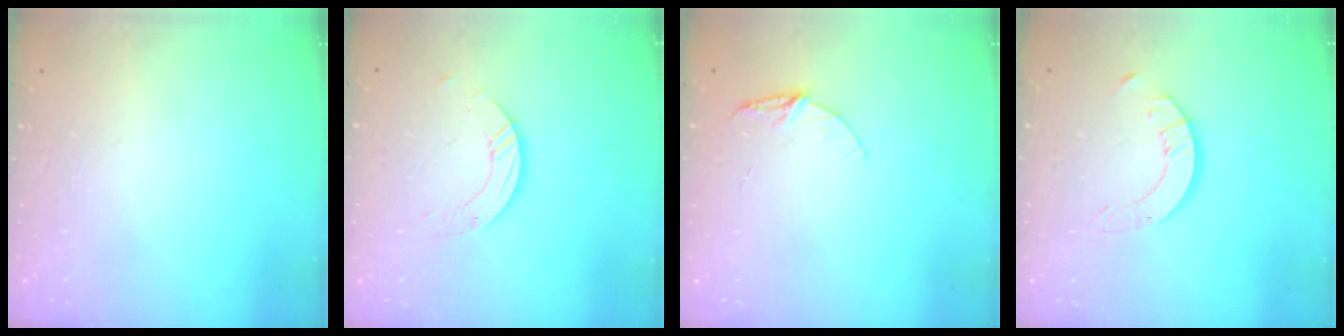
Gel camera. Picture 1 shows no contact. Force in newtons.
{"total": 4.5, "press": 4.5, "slide": 0.1}
{"total": 7.0, "press": 6.9, "slide": 0.6}
{"total": 3.7, "press": 3.7, "slide": 0.3}